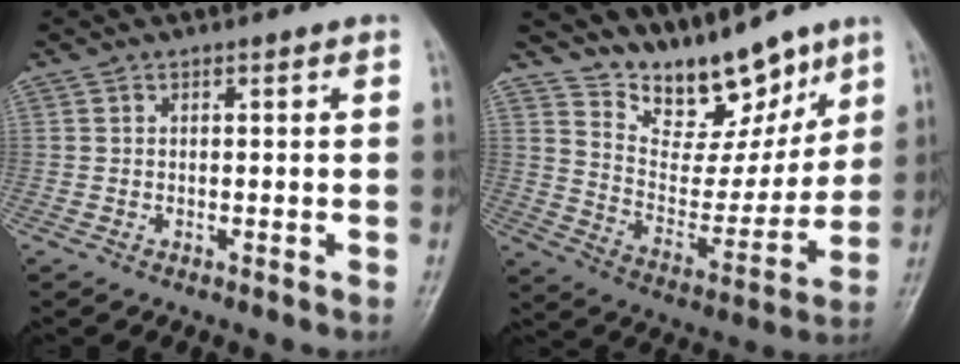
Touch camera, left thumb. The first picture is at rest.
{"total": 15.4, "force": [12.4, 6.5, 6.5], "torque": [-0.056, -0.077, 0.217]}